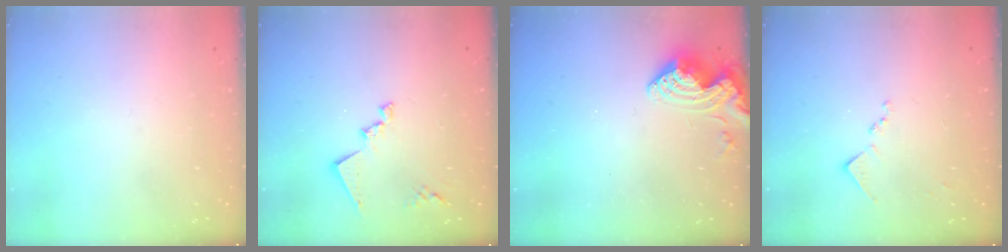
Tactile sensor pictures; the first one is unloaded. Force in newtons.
{"total": 12.4, "press": 12.4, "slide": 0.5}
{"total": 10.1, "press": 10.0, "slide": 1.2}
{"total": 8.4, "press": 8.3, "slide": 0.8}